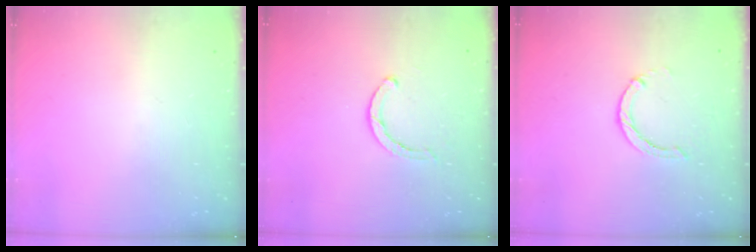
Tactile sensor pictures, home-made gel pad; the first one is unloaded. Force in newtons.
{"total": 2.8, "press": 2.8, "slide": 0.2}
{"total": 0.6, "press": 0.6, "slide": 0.2}